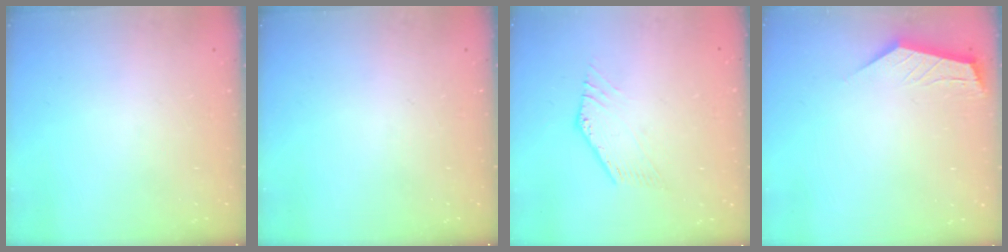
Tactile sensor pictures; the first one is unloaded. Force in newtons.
{"total": 0.0}
{"total": 0.0}
{"total": 2.8, "press": 2.8, "slide": 0.4}